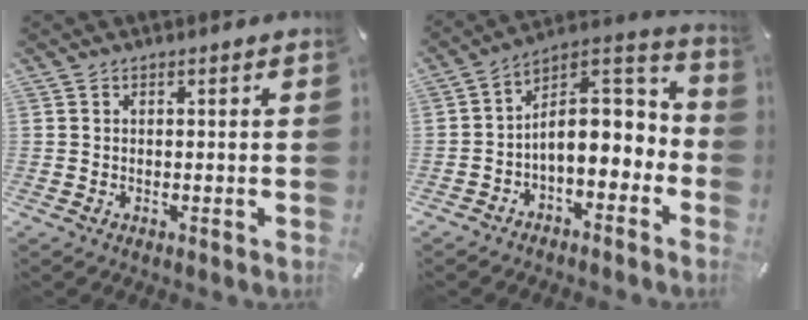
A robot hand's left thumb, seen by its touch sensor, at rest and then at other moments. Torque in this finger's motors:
{"motor_torque": [1.49, 3.51, 0.83, -0.21, 0.23]}